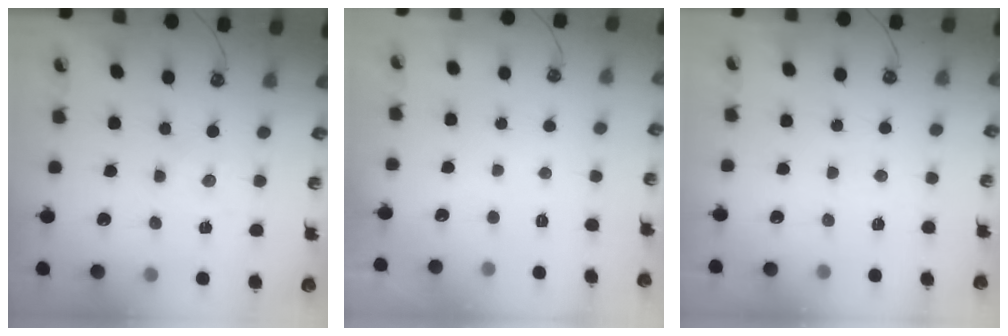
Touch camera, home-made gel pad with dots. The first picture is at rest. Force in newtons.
{"total": 0.0}
{"total": 4.5, "press": 4.5, "slide": 0.6}